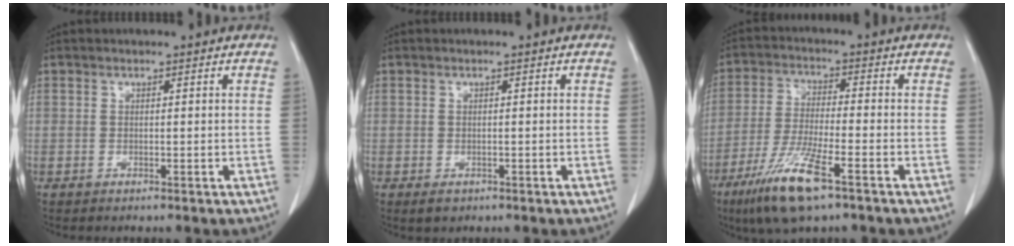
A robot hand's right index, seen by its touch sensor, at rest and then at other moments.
{"total": 1.7, "force": [-1.0, 1.2, 0.7], "torque": [-0.014, 0.000, -0.007]}
{"total": 10.9, "force": [-6.4, 1.3, 8.7], "torque": [-0.177, -0.027, -0.116]}